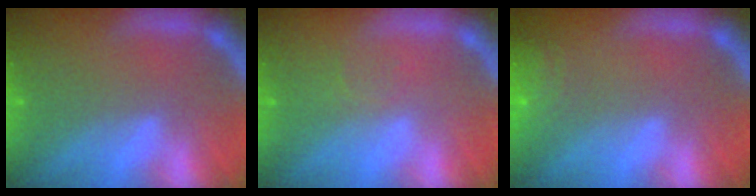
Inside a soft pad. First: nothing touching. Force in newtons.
{"total": 1.0}
{"total": 4.5}